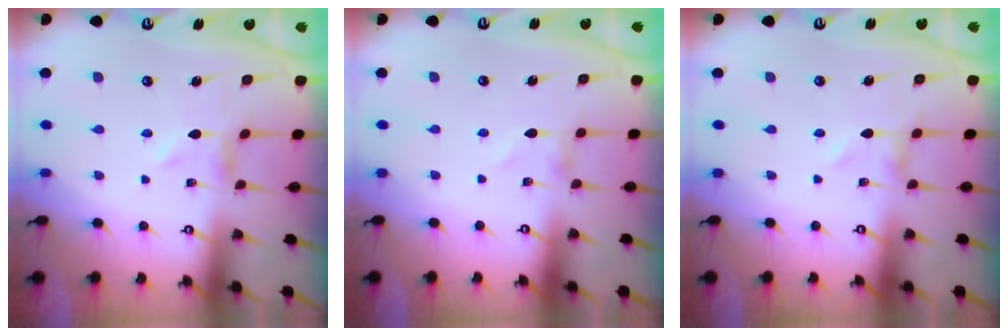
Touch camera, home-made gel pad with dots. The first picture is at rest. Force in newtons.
{"total": 1.1, "press": 1.1, "slide": 0.1}
{"total": 0.0}